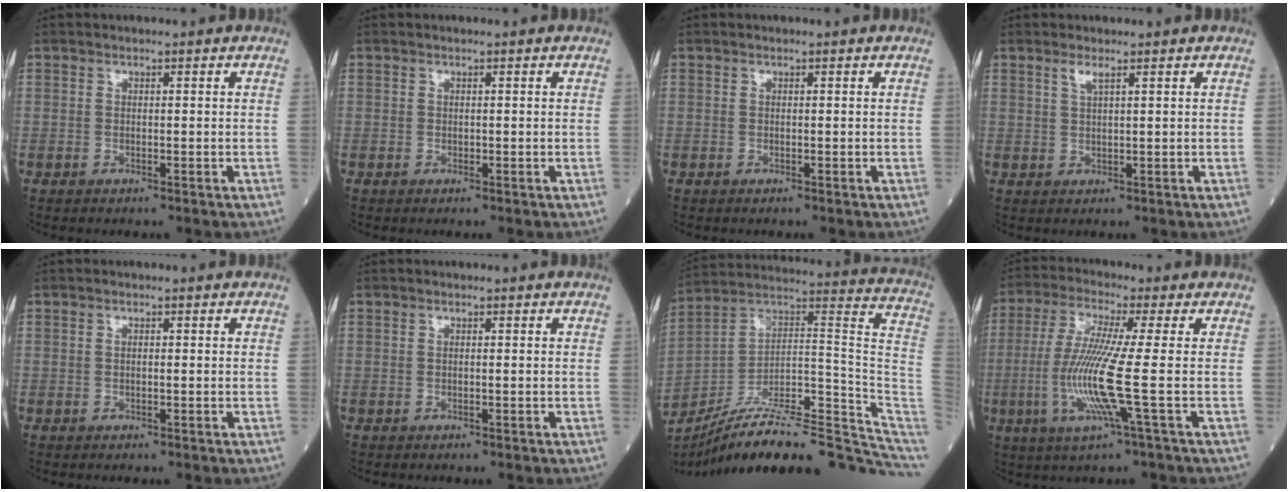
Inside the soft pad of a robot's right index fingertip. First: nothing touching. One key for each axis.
{"total": 0.0}
{"total": 0.0}
{"total": 1.6, "fx": 1.1, "fy": -0.1, "fz": 1.2, "tx": -0.029, "ty": 0.001, "tz": 0.025}
{"total": 0.6, "fx": 0.1, "fy": 0.1, "fz": 0.6, "tx": -0.013, "ty": 0.002, "tz": 0.003}
{"total": 0.0}
{"total": 26.4, "fx": -22.7, "fy": 4.2, "fz": 12.9, "tx": -0.128, "ty": 0.042, "tz": -0.336}
{"total": 10.6, "fx": -2.0, "fy": -1.3, "fz": 10.4, "tx": -0.226, "ty": -0.016, "tz": -0.046}